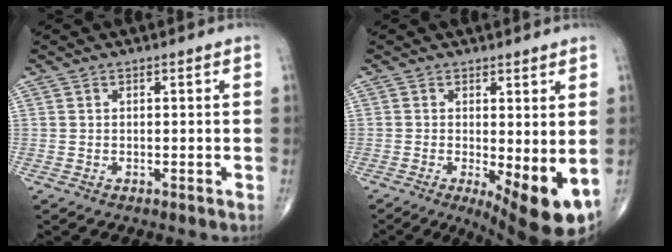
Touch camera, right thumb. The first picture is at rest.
{"total": 10.3, "force": [-1.7, 3.4, 9.6], "torque": [-0.135, -0.024, -0.016]}